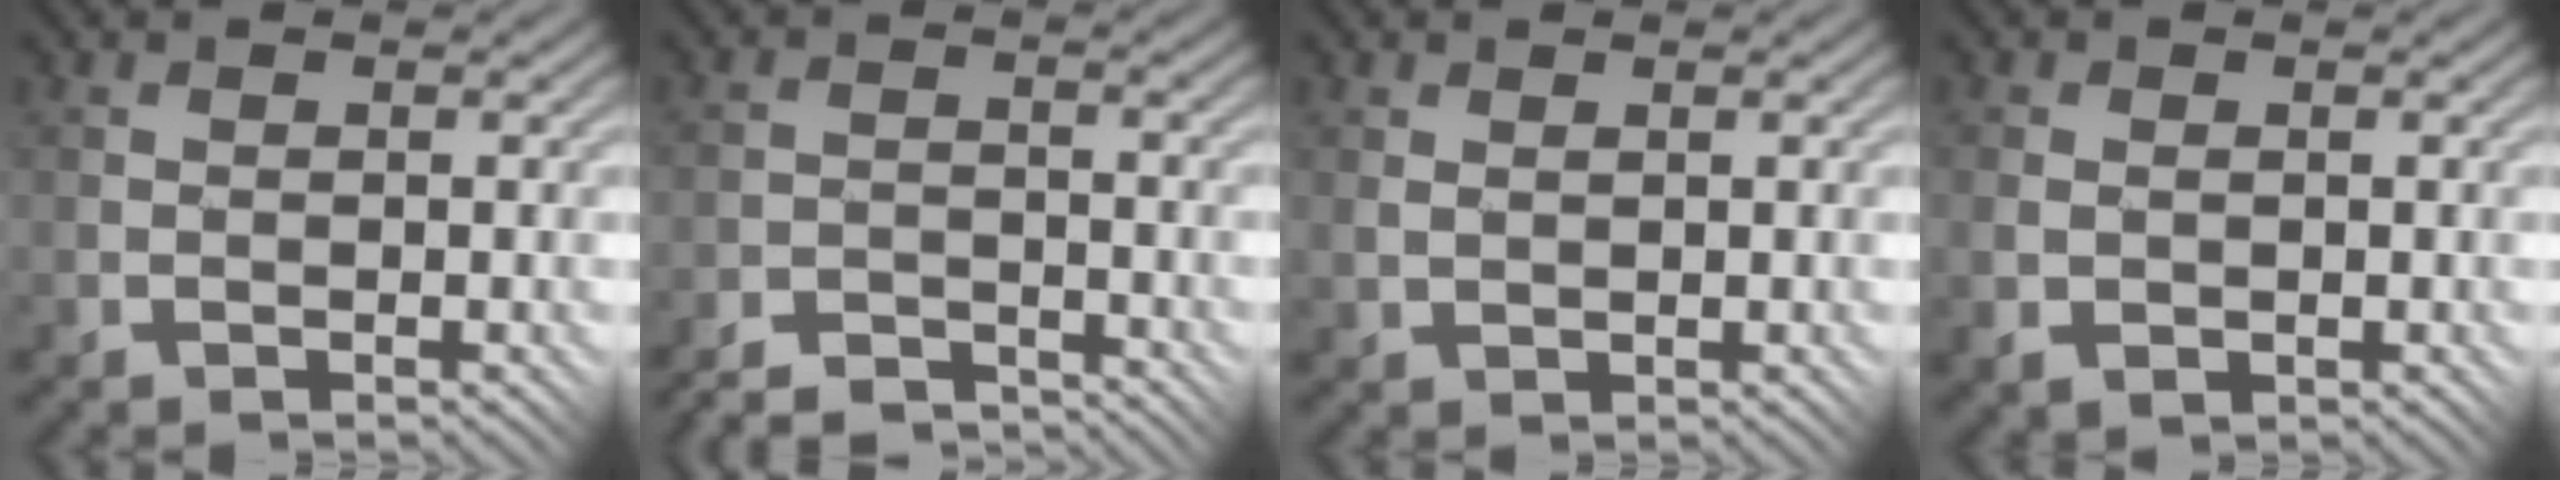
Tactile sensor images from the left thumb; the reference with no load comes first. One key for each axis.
{"total": 5.0, "fx": -4.9, "fy": 0.2, "fz": 0.6, "tx": -0.006, "ty": 0.004, "tz": -0.095}
{"total": 1.3, "fx": 0.6, "fy": 0.7, "fz": 0.9, "tx": -0.025, "ty": -0.001, "tz": 0.017}
{"total": 2.1, "fx": -0.1, "fy": 1.5, "fz": 1.4, "tx": -0.030, "ty": -0.006, "tz": 0.001}